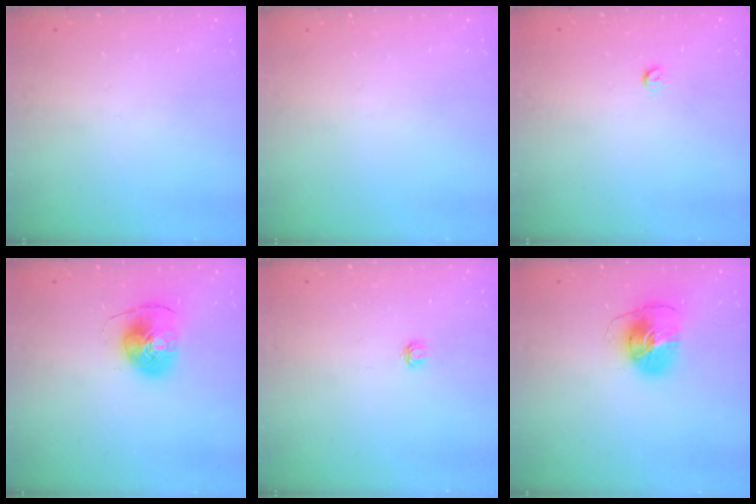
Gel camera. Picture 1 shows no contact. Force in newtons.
{"total": 0.0}
{"total": 3.6, "press": 3.6, "slide": 0.7}
{"total": 9.2, "press": 9.1, "slide": 1.0}
{"total": 3.2, "press": 3.2, "slide": 0.3}
{"total": 8.6, "press": 8.6, "slide": 0.9}